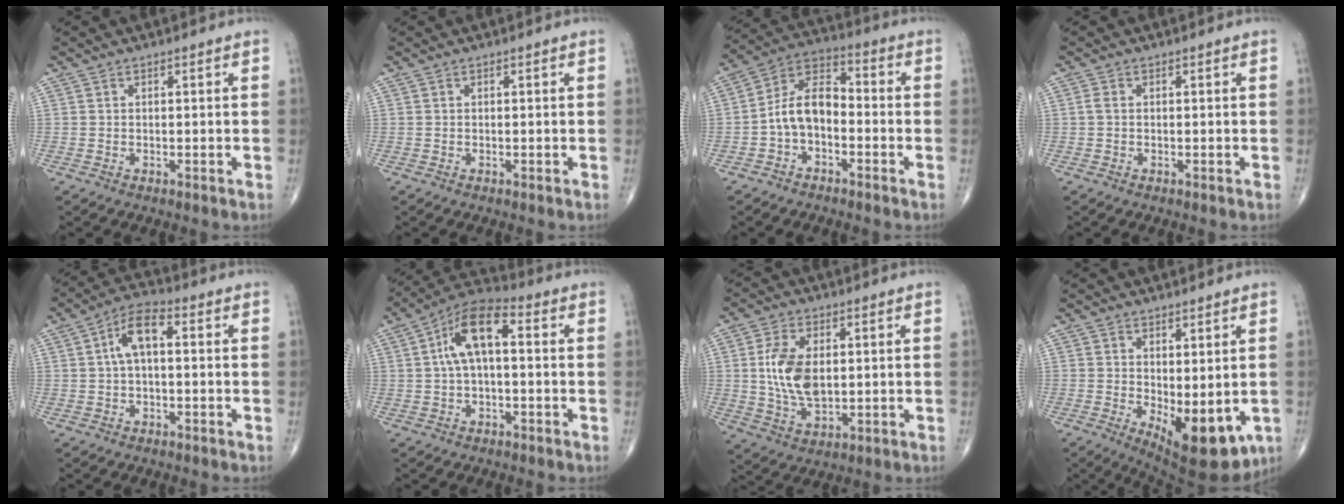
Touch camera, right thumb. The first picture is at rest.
{"total": 0.0}
{"total": 9.5, "force": [-2.3, 5.9, 7.0], "torque": [-0.117, 0.043, -0.057]}
{"total": 1.0, "force": [-0.1, 0.6, 0.8], "torque": [-0.016, 0.000, -0.004]}
{"total": 7.0, "force": [0.7, 3.2, 6.2], "torque": [-0.112, 0.026, 0.003]}
{"total": 10.4, "force": [1.1, 4.7, 9.2], "torque": [-0.166, 0.038, 0.008]}
{"total": 10.5, "force": [1.1, 5.9, 8.6], "torque": [-0.165, -0.009, 0.028]}
{"total": 11.7, "force": [-2.3, 5.1, 10.3], "torque": [-0.127, -0.021, -0.014]}